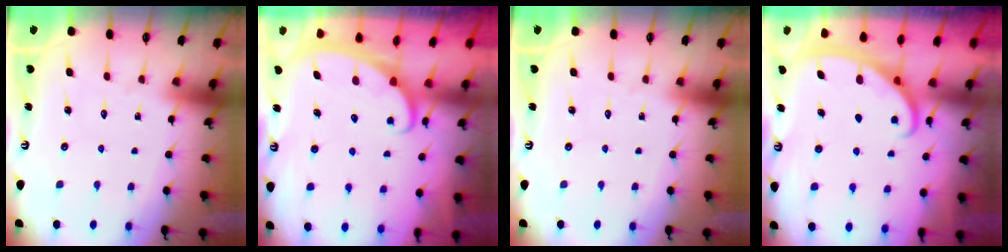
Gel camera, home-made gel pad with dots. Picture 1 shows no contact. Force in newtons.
{"total": 2.4, "press": 2.3, "slide": 0.4}
{"total": 0.0}
{"total": 2.8, "press": 2.8, "slide": 0.4}